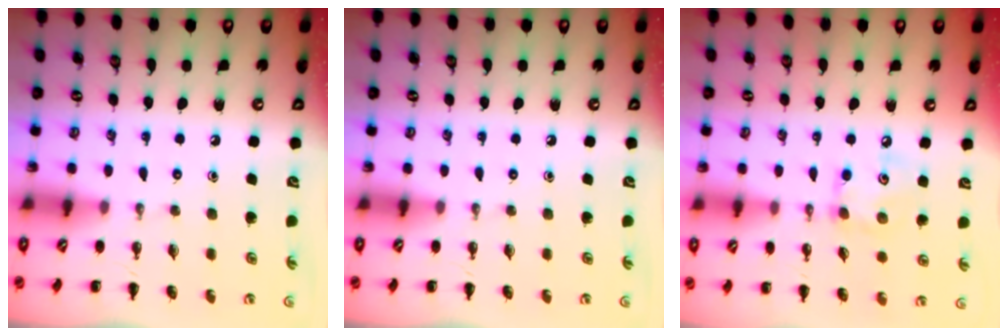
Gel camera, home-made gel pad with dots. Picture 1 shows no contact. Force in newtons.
{"total": 0.0}
{"total": 6.3, "press": 6.3, "slide": 0.3}